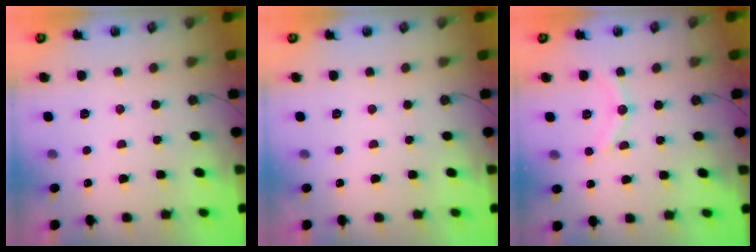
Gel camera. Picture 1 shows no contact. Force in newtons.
{"total": 0.0}
{"total": 9.9, "press": 9.9, "slide": 0.9}